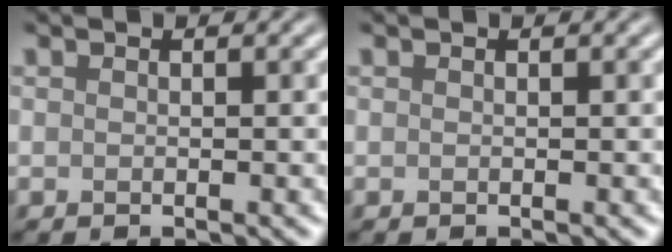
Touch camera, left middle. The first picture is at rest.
{"total": 0.0}